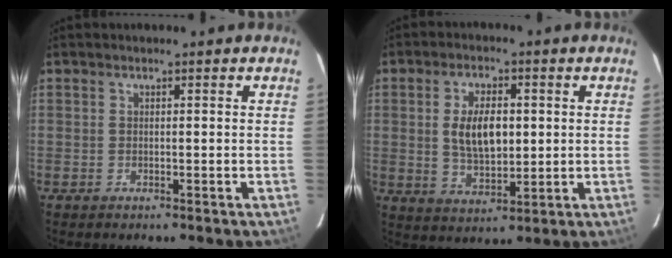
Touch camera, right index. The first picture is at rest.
{"total": 9.0, "force": [1.0, 4.6, 7.7], "torque": [-0.145, 0.002, 0.025]}